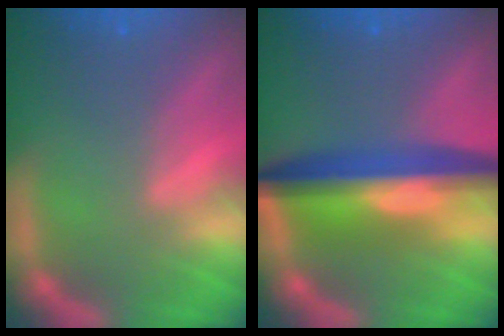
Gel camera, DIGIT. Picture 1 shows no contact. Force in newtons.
{"total": 9.6}